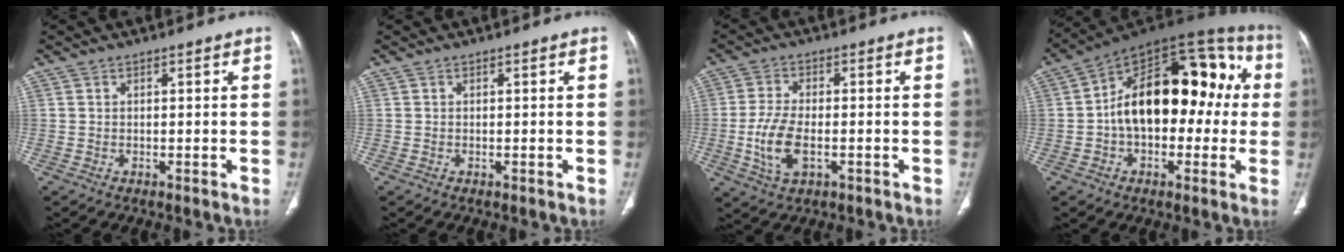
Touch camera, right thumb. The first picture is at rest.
{"total": 0.0}
{"total": 8.4, "force": [-2.0, 4.4, 7.0], "torque": [-0.150, 0.004, -0.034]}
{"total": 23.4, "force": [0.8, 13.8, 18.9], "torque": [-0.250, 0.057, 0.002]}